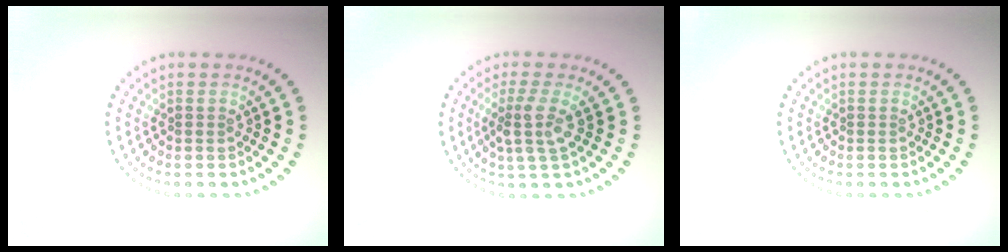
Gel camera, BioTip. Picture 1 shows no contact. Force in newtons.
{"total": 2.8, "press": 2.2, "slide": 1.8}
{"total": 0.0}